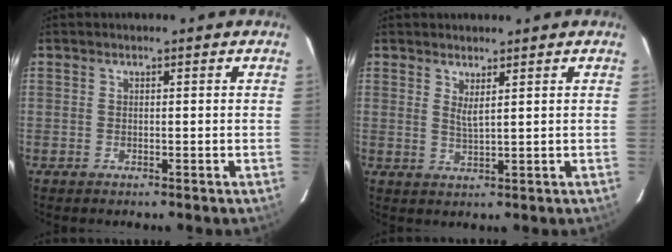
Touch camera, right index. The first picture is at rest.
{"total": 2.2, "force": [1.3, 0.0, 1.7], "torque": [-0.034, -0.006, 0.021]}